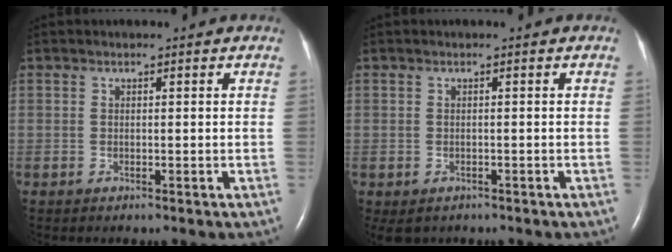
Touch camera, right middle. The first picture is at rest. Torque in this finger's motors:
{"motor_torque": [0.31, -0.30, 0.26, 0.05]}